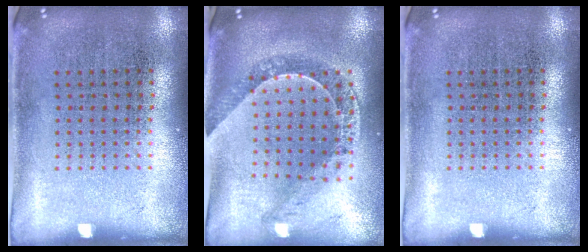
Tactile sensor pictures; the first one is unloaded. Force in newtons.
{"total": 1.1, "press": 1.1, "slide": 0.2}
{"total": 0.0}